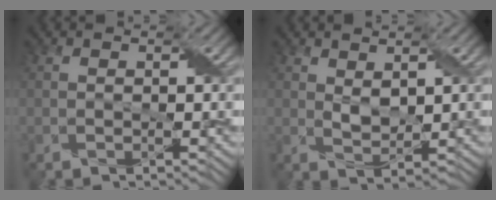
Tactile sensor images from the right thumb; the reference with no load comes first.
{"total": 2.3, "force": [1.2, 1.2, 1.5], "torque": [-0.037, -0.003, 0.027]}